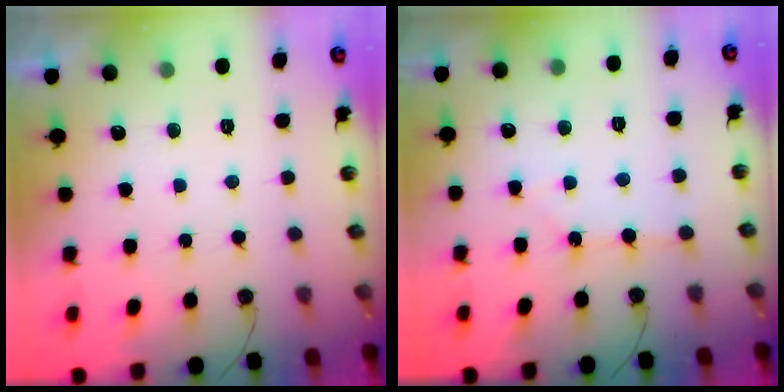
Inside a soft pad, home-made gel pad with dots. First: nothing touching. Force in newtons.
{"total": 3.5, "press": 3.5, "slide": 0.3}